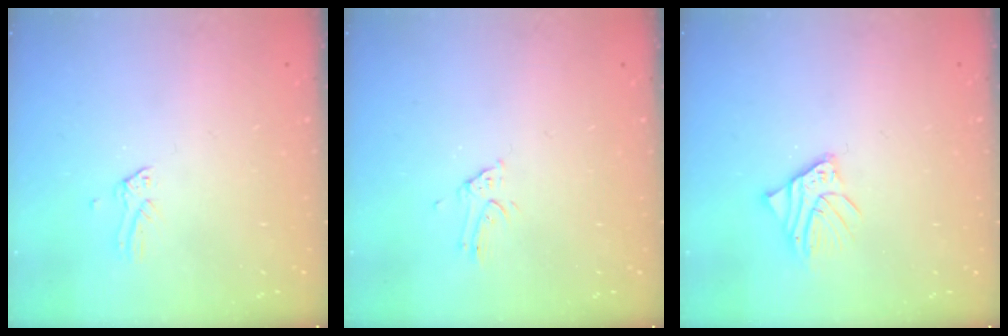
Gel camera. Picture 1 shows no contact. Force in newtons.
{"total": 1.1, "press": 1.1, "slide": 0.0}
{"total": 4.2, "press": 4.1, "slide": 0.5}